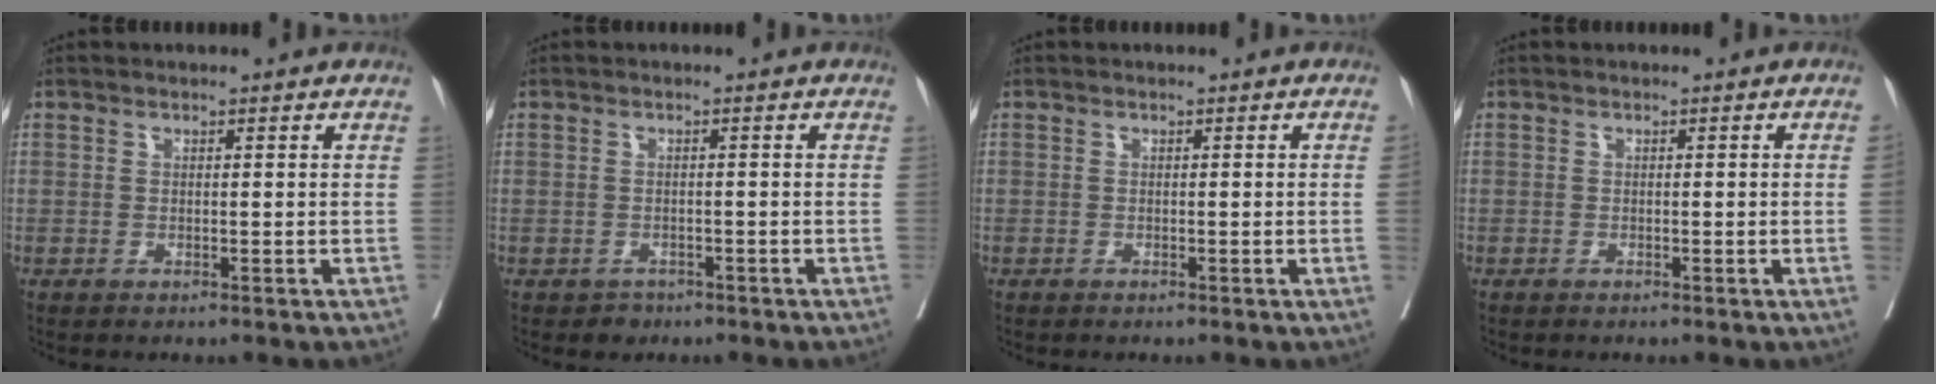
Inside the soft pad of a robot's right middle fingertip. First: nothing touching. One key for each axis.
{"total": 1.6, "fx": -1.1, "fy": 1.2, "fz": 0.0, "tx": -0.003, "ty": 0.004, "tz": -0.017}
{"total": 0.8, "fx": -0.1, "fy": -0.3, "fz": 0.7, "tx": -0.001, "ty": 0.002, "tz": -0.001}
{"total": 1.0, "fx": -0.2, "fy": -0.4, "fz": 0.9, "tx": -0.005, "ty": 0.001, "tz": -0.002}